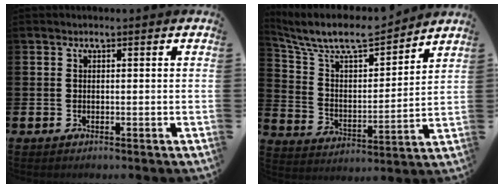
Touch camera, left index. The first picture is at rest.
{"total": 9.2, "force": [8.1, 2.5, 3.4], "torque": [-0.111, -0.054, 0.141]}